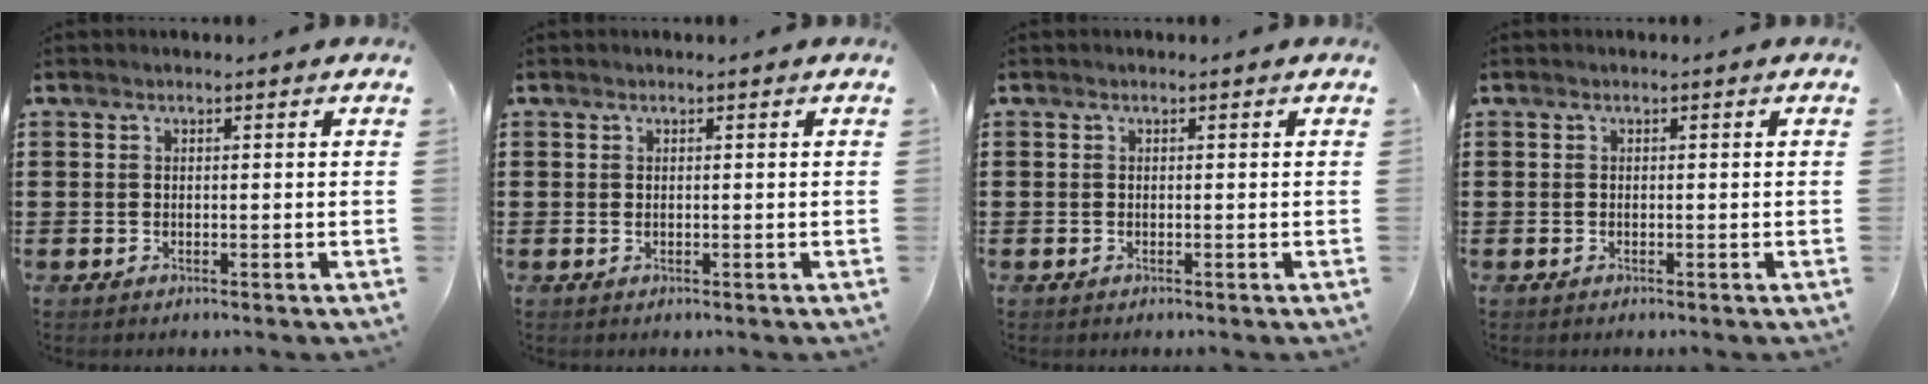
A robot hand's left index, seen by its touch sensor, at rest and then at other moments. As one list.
[{"total": 0.0}, {"total": 0.0}, {"total": 0.0}]